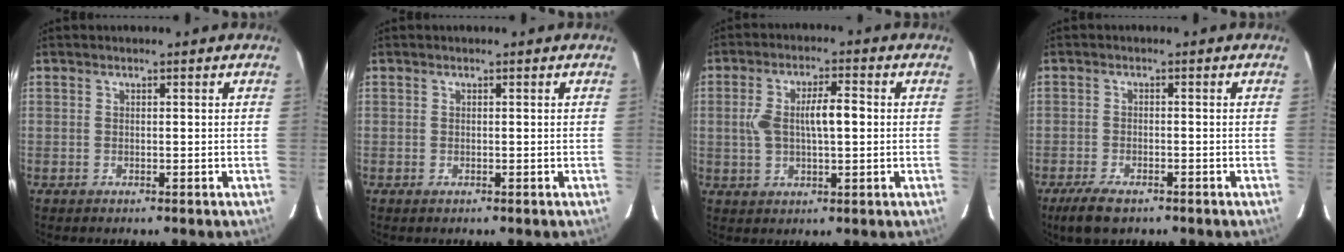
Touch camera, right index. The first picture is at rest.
{"total": 0.0}
{"total": 7.4, "force": [0.5, 2.3, 7.0], "torque": [-0.138, 0.017, 0.014]}
{"total": 4.8, "force": [-3.5, 1.6, 2.9], "torque": [-0.059, -0.009, -0.059]}